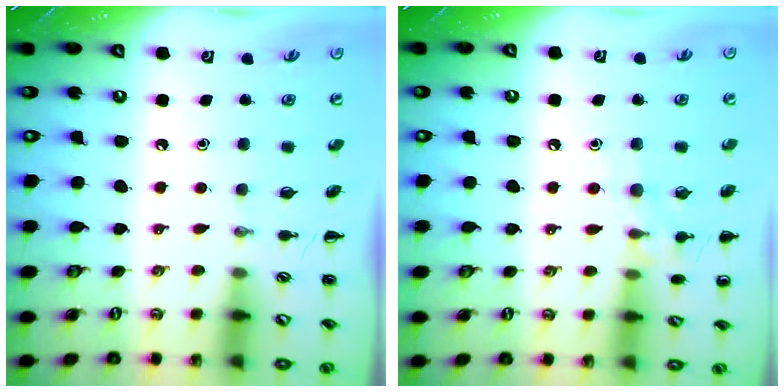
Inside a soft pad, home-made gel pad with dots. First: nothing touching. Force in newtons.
{"total": 8.0, "press": 7.7, "slide": 2.1}